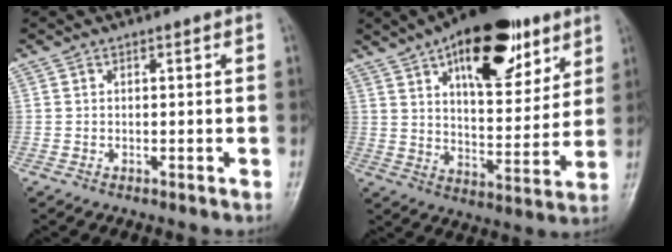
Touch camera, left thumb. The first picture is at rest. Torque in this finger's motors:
{"motor_torque": [0.48, 0.46, 1.52, -1.25, 0.21]}